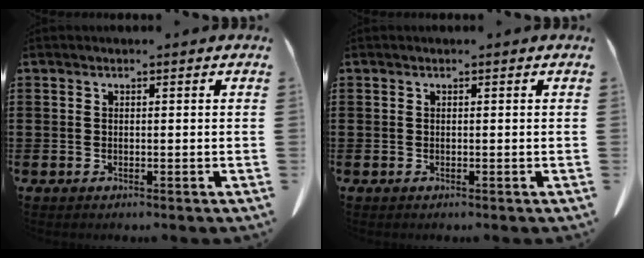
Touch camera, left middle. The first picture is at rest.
{"total": 0.0}